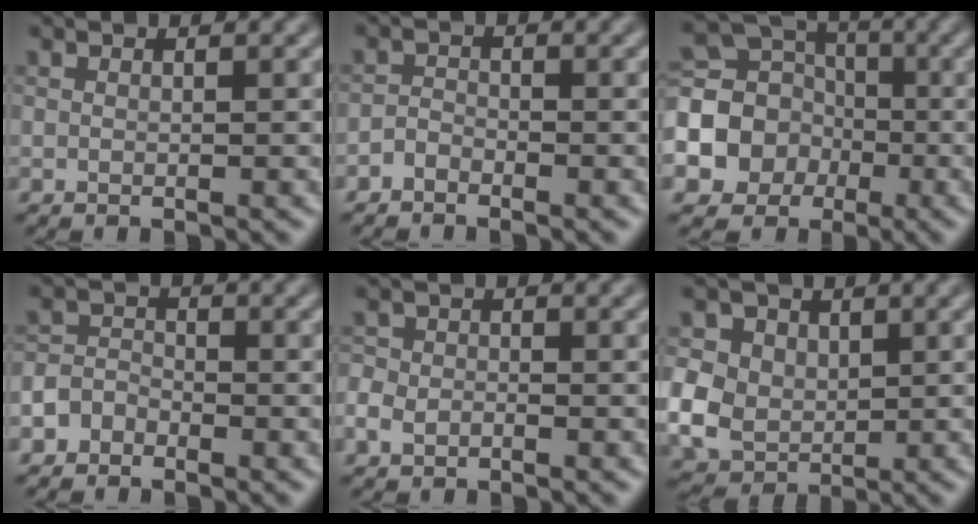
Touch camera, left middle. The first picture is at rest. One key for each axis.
{"total": 1.2, "fx": -1.0, "fy": 0.6, "fz": 0.3, "tx": -0.002, "ty": 0.005, "tz": -0.023}
{"total": 13.9, "fx": -3.5, "fy": 12.7, "fz": 4.2, "tx": -0.116, "ty": -0.005, "tz": -0.083}
{"total": 2.0, "fx": -1.3, "fy": 1.4, "fz": 0.5, "tx": 0.008, "ty": 0.007, "tz": -0.032}
{"total": 1.9, "fx": -1.0, "fy": 1.4, "fz": 0.8, "tx": -0.013, "ty": 0.002, "tz": -0.025}
{"total": 7.6, "fx": 1.1, "fy": 6.6, "fz": 3.8, "tx": -0.088, "ty": 0.024, "tz": 0.005}